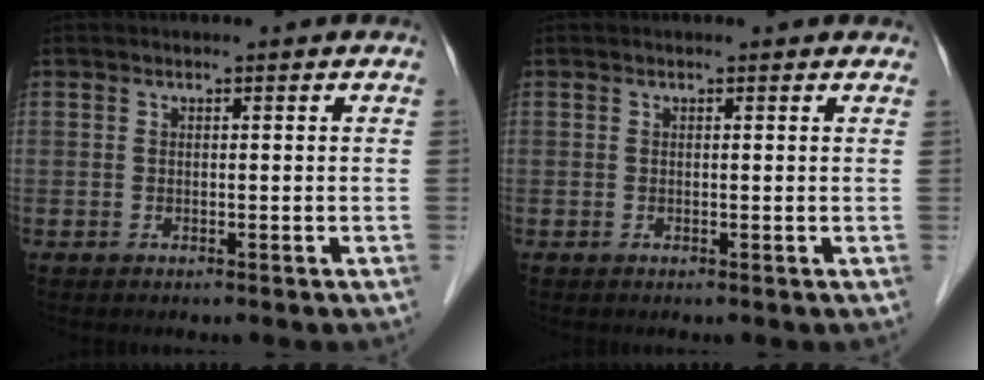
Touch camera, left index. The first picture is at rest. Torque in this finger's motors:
{"motor_torque": [0.15, -0.12, -0.15, -0.03]}